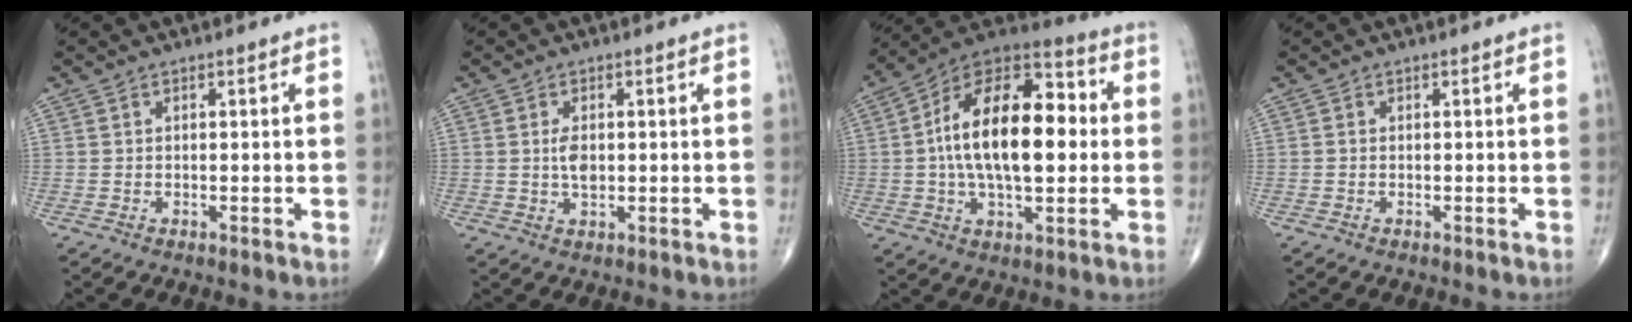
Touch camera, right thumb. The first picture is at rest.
{"total": 3.1, "force": [0.2, 1.7, 2.7], "torque": [-0.047, -0.003, 0.006]}
{"total": 21.7, "force": [0.8, 10.9, 18.7], "torque": [-0.297, 0.031, 0.004]}
{"total": 0.0}